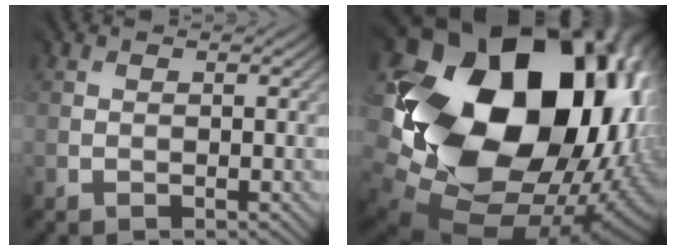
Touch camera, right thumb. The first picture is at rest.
{"total": 22.4, "force": [2.8, 17.3, 14.0], "torque": [-0.311, -0.070, 0.089]}